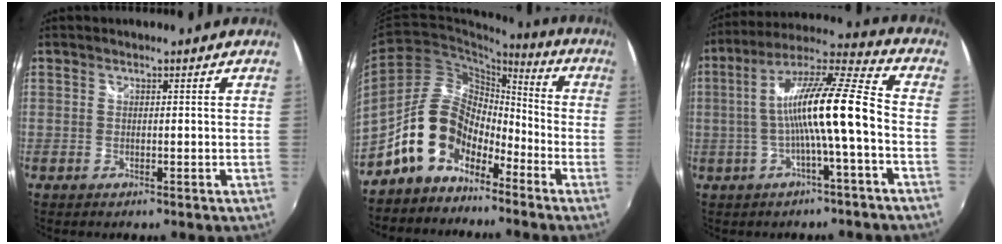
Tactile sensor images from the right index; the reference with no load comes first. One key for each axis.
{"total": 12.2, "fx": -8.1, "fy": 7.3, "fz": 5.4, "tx": -0.100, "ty": 0.030, "tz": -0.149}
{"total": 14.2, "fx": -2.5, "fy": 0.3, "fz": 13.9, "tx": -0.248, "ty": 0.019, "tz": -0.039}